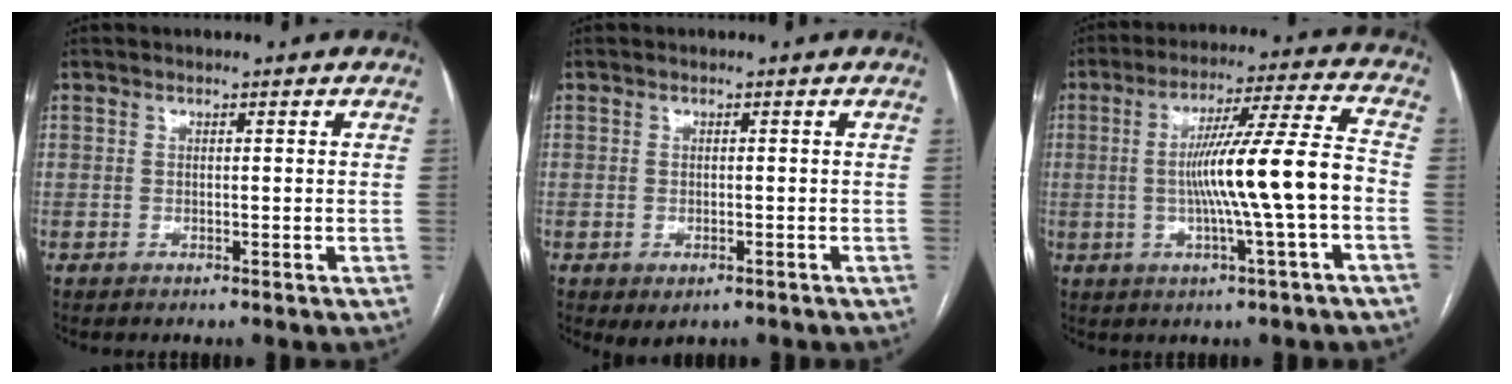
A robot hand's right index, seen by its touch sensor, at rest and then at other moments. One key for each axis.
{"total": 2.1, "fx": -1.1, "fy": 1.1, "fz": 1.5, "tx": -0.021, "ty": -0.003, "tz": -0.005}
{"total": 13.2, "fx": -1.9, "fy": -1.0, "fz": 13.0, "tx": -0.218, "ty": 0.012, "tz": -0.034}